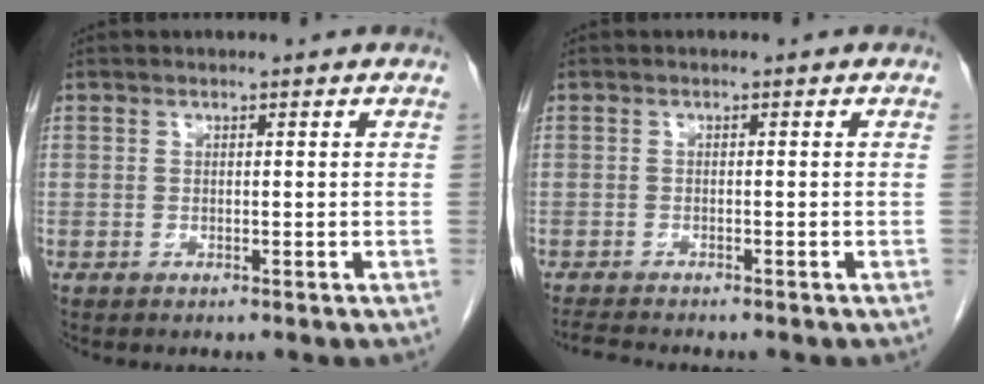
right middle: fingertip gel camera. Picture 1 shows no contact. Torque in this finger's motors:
{"motor_torque": [-0.10, 0.11, -0.03, -0.01]}